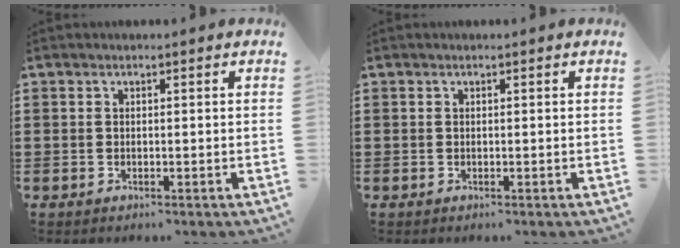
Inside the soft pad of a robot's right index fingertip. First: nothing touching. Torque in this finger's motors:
{"motor_torque": [0.00, 0.00, 0.00, 0.01]}